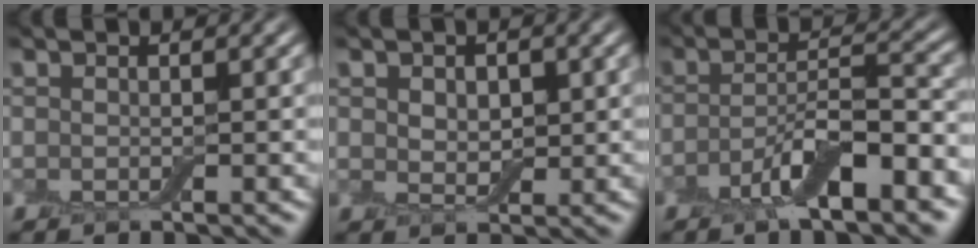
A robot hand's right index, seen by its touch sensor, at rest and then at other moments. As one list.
[{"total": 2.3, "force": [0.6, 1.6, 1.5], "torque": [-0.027, -0.001, 0.010]}, {"total": 5.8, "force": [-3.0, 1.5, 4.7], "torque": [-0.086, 0.005, -0.056]}]